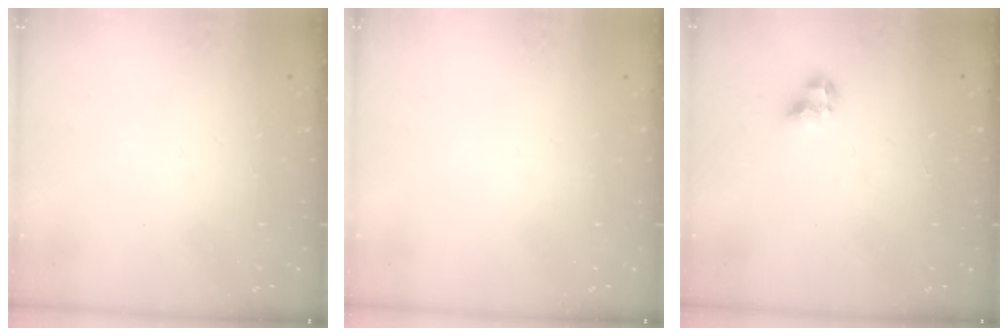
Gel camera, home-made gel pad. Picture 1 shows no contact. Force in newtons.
{"total": 0.0}
{"total": 5.4, "press": 5.3, "slide": 0.6}